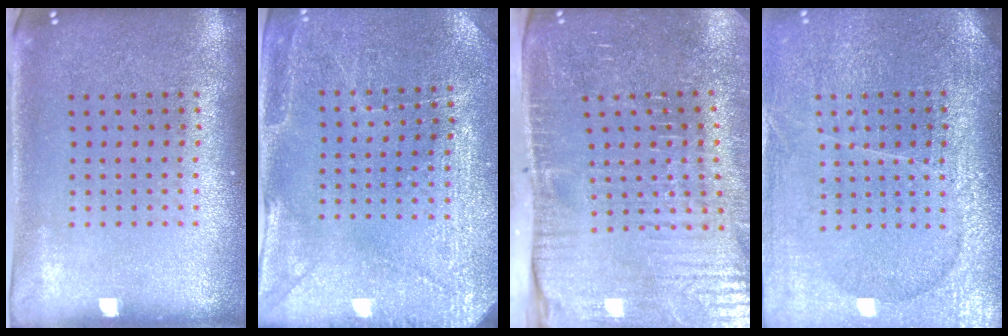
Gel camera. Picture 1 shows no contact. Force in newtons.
{"total": 2.8, "press": 2.8, "slide": 0.4}
{"total": 4.7, "press": 4.5, "slide": 1.5}
{"total": 3.8, "press": 3.4, "slide": 1.8}